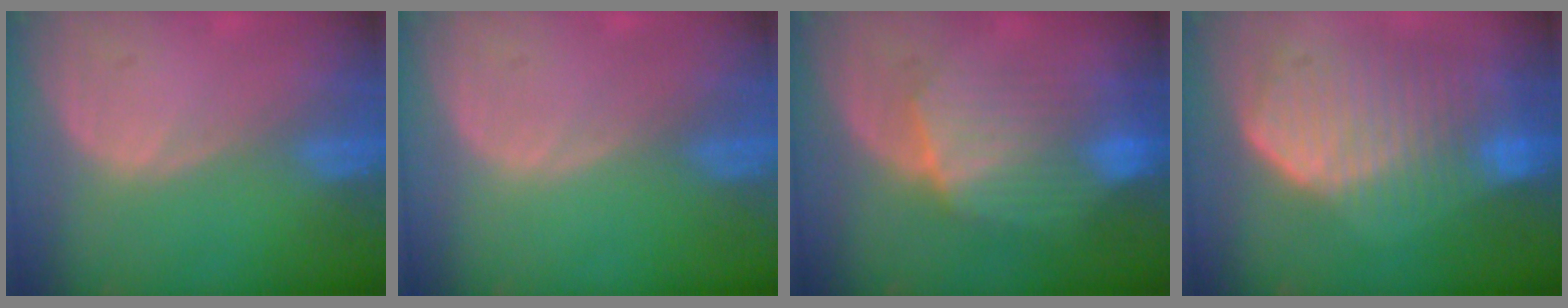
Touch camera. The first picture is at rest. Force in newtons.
{"total": 0.0}
{"total": 8.2, "press": 8.1, "slide": 1.3}
{"total": 10.7, "press": 9.4, "slide": 5.1}